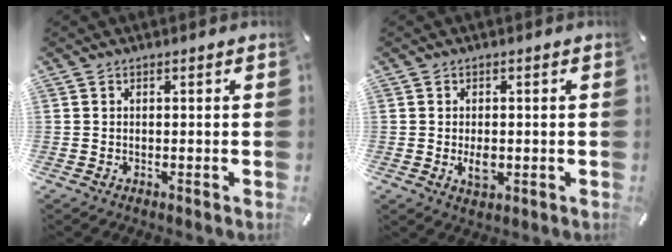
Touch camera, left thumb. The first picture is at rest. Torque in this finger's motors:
{"motor_torque": [0.24, 0.97, -0.12, -0.13, 0.00]}